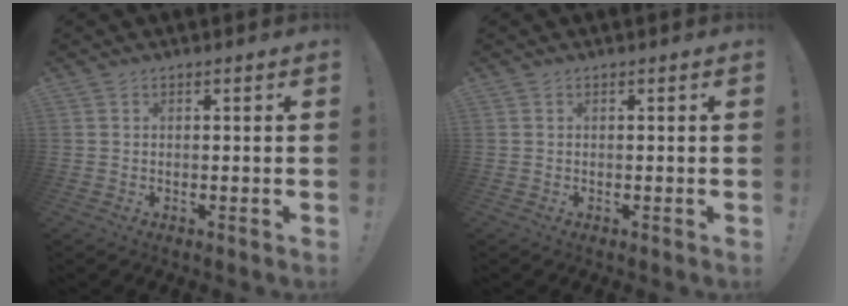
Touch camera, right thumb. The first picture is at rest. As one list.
[{"total": 0.0}]